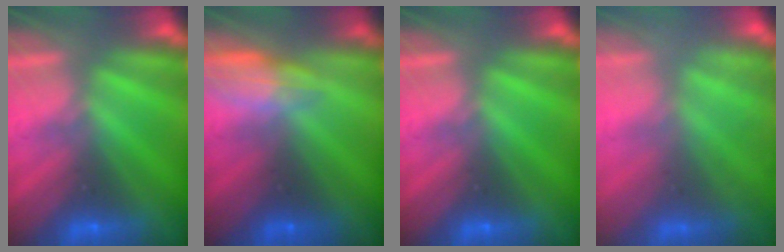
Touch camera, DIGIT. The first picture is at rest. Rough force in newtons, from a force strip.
{"total": 2.8}
{"total": 0.0}
{"total": 2.2}